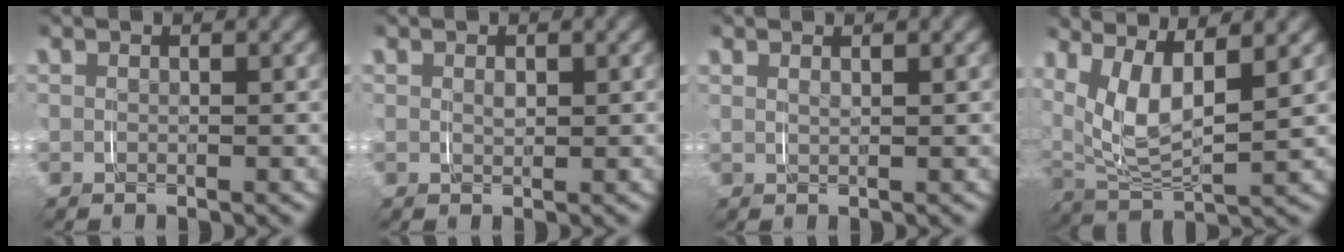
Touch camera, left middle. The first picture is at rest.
{"total": 0.8, "force": [0.3, 0.4, 0.6], "torque": [-0.011, -0.006, 0.009]}
{"total": 0.8, "force": [0.6, 0.0, 0.5], "torque": [-0.008, -0.002, 0.014]}
{"total": 6.8, "force": [2.3, 3.6, 5.2], "torque": [-0.118, -0.004, 0.042]}